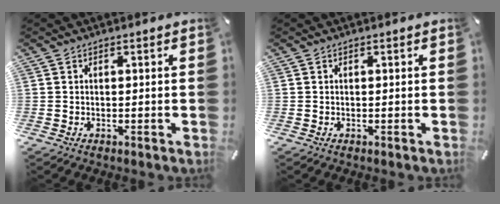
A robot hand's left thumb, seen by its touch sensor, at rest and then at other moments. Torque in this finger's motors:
{"motor_torque": [-0.15, -0.15, 0.00, 0.07, 0.00]}